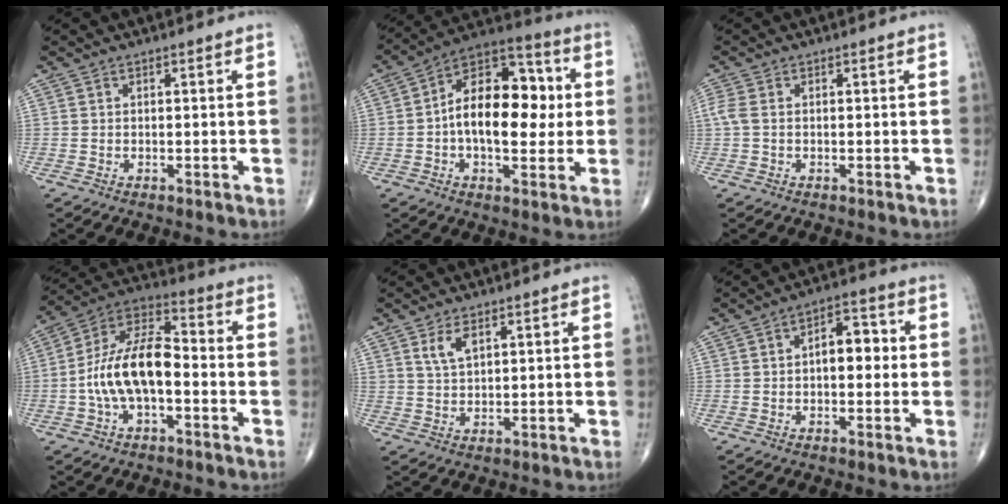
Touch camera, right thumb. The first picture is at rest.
{"total": 17.9, "force": [0.5, 9.8, 14.9], "torque": [-0.205, 0.032, -0.001]}
{"total": 2.2, "force": [0.0, 1.2, 1.8], "torque": [-0.055, 0.005, -0.001]}
{"total": 14.5, "force": [-2.4, 7.0, 12.5], "torque": [-0.237, 0.045, -0.051]}
{"total": 3.9, "force": [2.1, 1.9, 2.7], "torque": [-0.046, -0.009, 0.044]}
{"total": 6.8, "force": [0.3, 3.9, 5.6], "torque": [-0.058, 0.020, -0.005]}